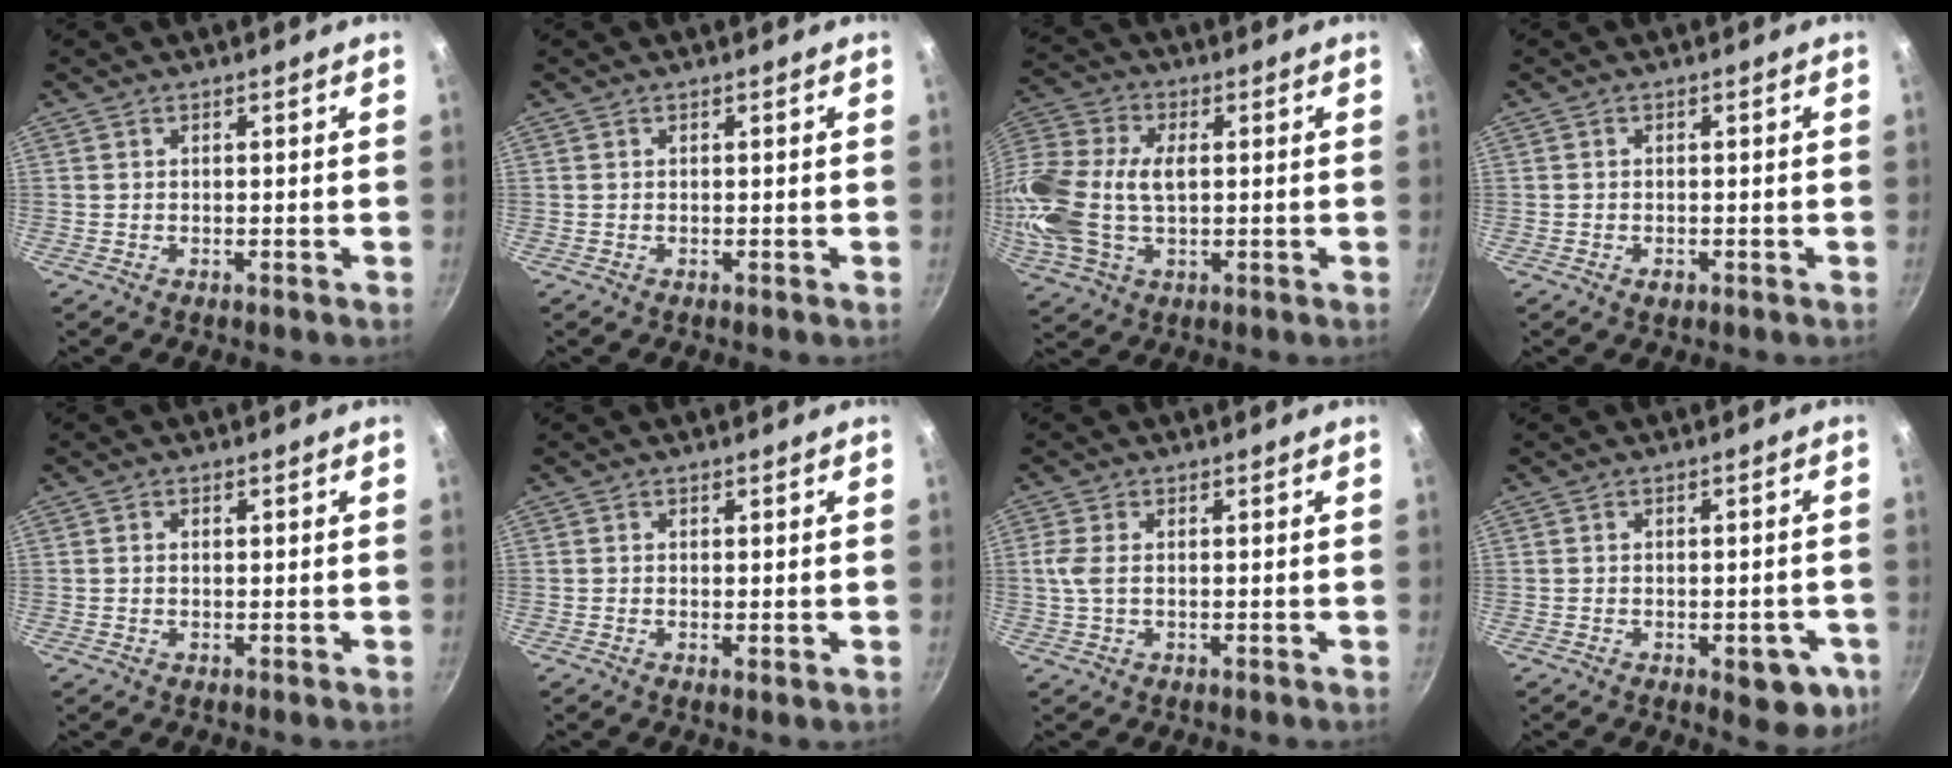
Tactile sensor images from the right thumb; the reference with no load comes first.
{"total": 0.0}
{"total": 19.0, "force": [0.4, 12.2, 14.5], "torque": [-0.321, 0.027, 0.002]}
{"total": 1.5, "force": [-0.7, 1.1, 0.8], "torque": [-0.012, 0.002, -0.011]}
{"total": 1.1, "force": [0.1, 0.9, 0.7], "torque": [-0.013, 0.004, 0.001]}
{"total": 0.8, "force": [0.2, 0.4, 0.7], "torque": [-0.014, -0.003, 0.000]}
{"total": 3.4, "force": [0.2, 1.9, 2.8], "torque": [-0.066, 0.002, 0.001]}
{"total": 8.2, "force": [-2.9, 4.1, 6.5], "torque": [-0.045, 0.009, -0.032]}